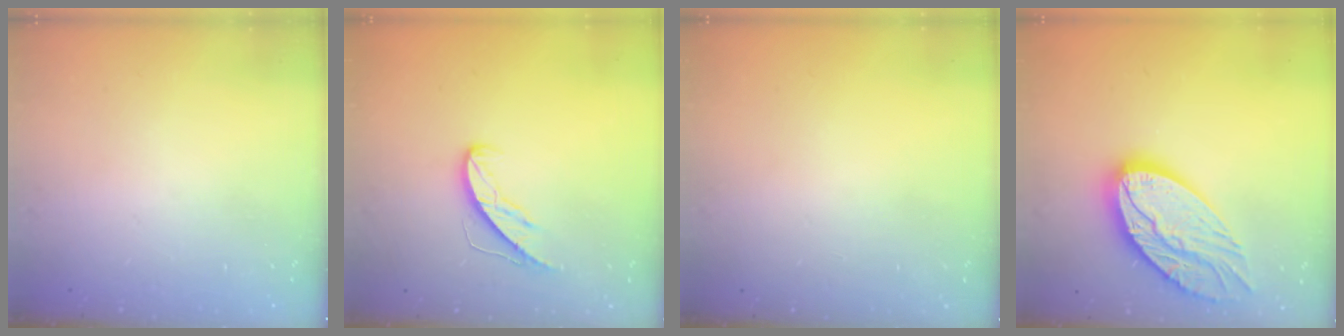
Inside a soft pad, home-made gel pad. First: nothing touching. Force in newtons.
{"total": 5.7, "press": 5.7, "slide": 0.4}
{"total": 0.0}
{"total": 19.9, "press": 19.9, "slide": 1.5}